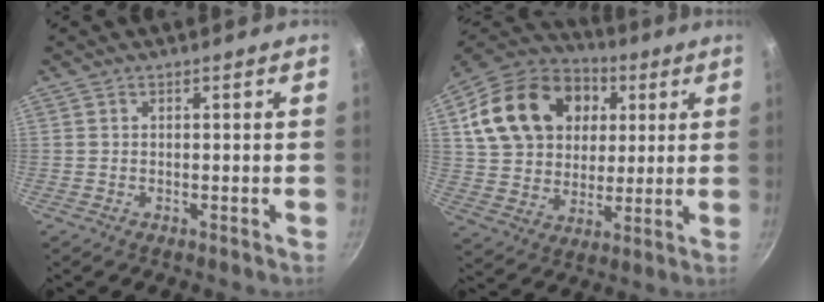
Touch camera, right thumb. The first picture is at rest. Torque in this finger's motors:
{"motor_torque": [-1.31, 1.86, 0.90, -0.56, 0.22]}